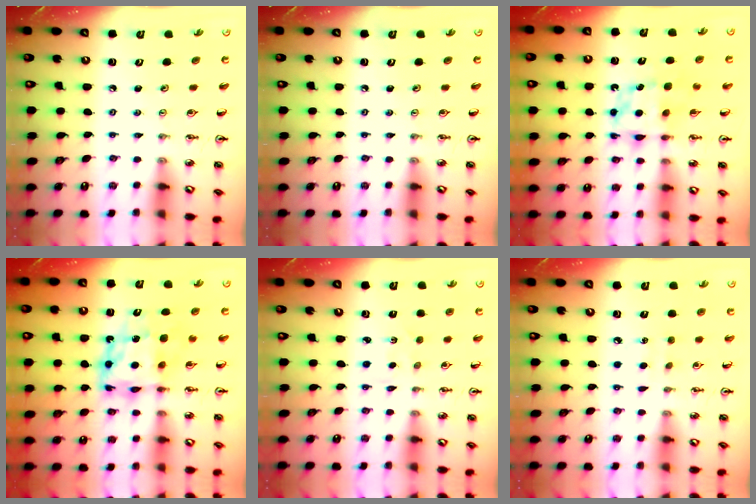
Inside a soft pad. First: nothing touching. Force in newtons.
{"total": 0.0}
{"total": 7.9, "press": 7.9, "slide": 0.7}
{"total": 8.9, "press": 8.8, "slide": 0.7}
{"total": 1.4, "press": 1.4, "slide": 0.2}
{"total": 6.1, "press": 6.1, "slide": 0.7}